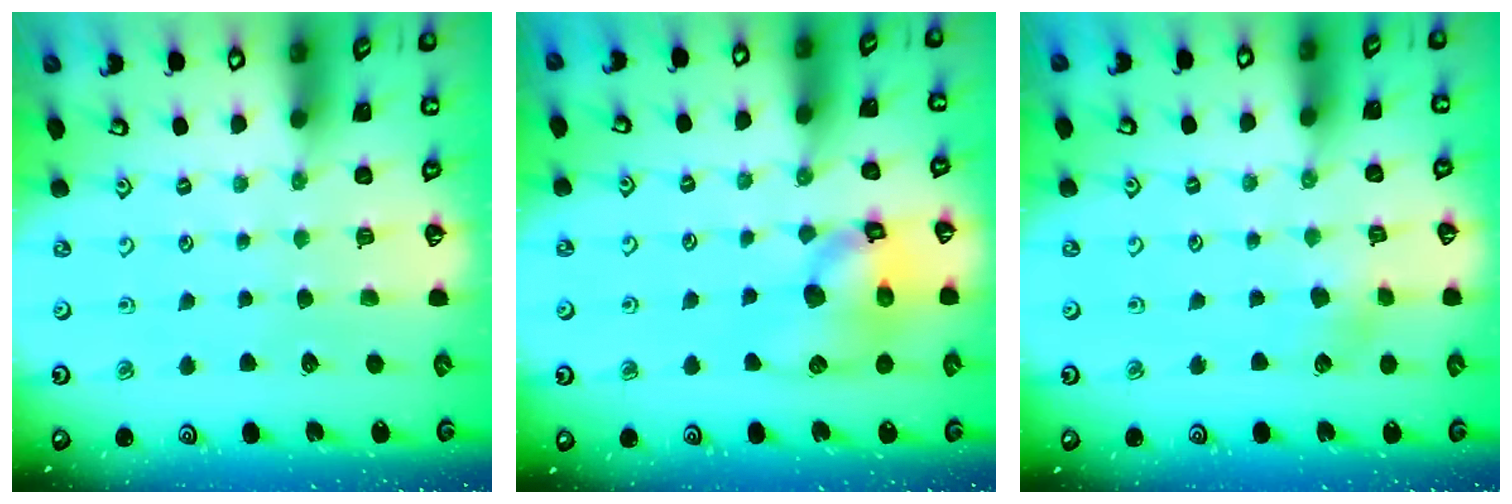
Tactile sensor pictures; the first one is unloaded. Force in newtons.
{"total": 14.3, "press": 14.1, "slide": 1.9}
{"total": 3.7, "press": 3.7, "slide": 0.5}